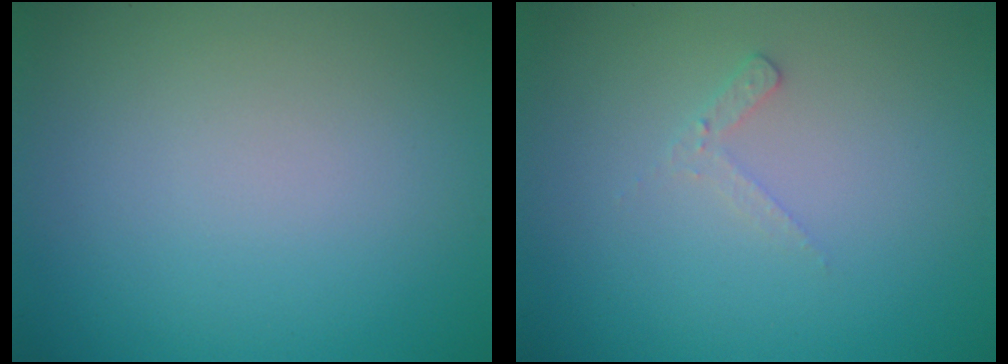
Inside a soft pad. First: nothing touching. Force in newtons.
{"total": 1.2, "press": 1.1, "slide": 0.3}